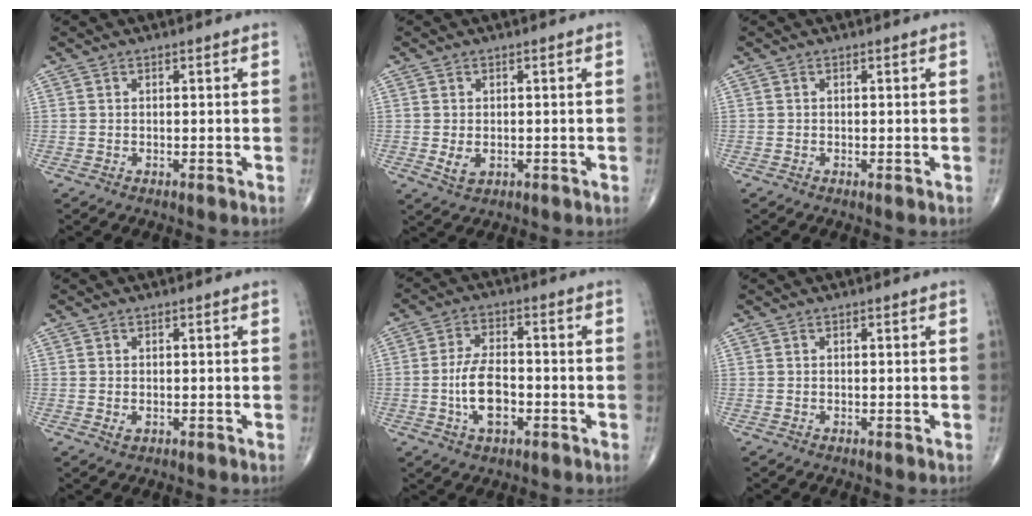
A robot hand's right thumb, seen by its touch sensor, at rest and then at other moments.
{"total": 2.7, "force": [-0.3, 1.9, 2.0], "torque": [-0.032, -0.004, 0.000]}
{"total": 0.0}
{"total": 1.2, "force": [-0.1, 0.8, 0.9], "torque": [-0.015, 0.000, 0.000]}
{"total": 8.6, "force": [-2.2, 4.6, 7.0], "torque": [-0.126, 0.017, -0.042]}
{"total": 0.0}